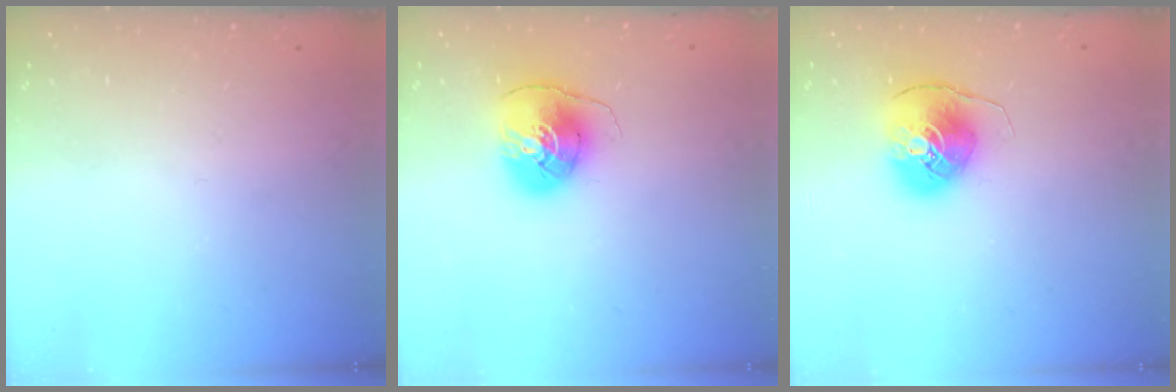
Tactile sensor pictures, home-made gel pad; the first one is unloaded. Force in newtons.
{"total": 8.5, "press": 8.4, "slide": 1.3}
{"total": 8.1, "press": 8.0, "slide": 1.2}